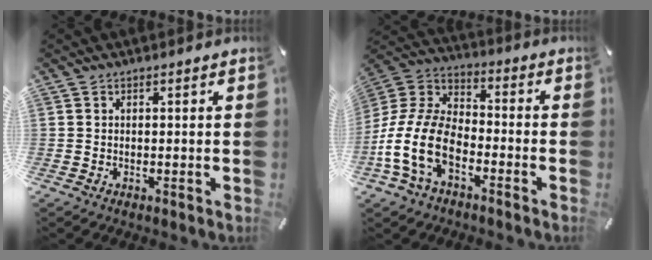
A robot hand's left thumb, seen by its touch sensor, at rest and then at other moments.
{"total": 15.0, "force": [-7.4, 8.6, 9.8], "torque": [-0.220, 0.018, -0.139]}